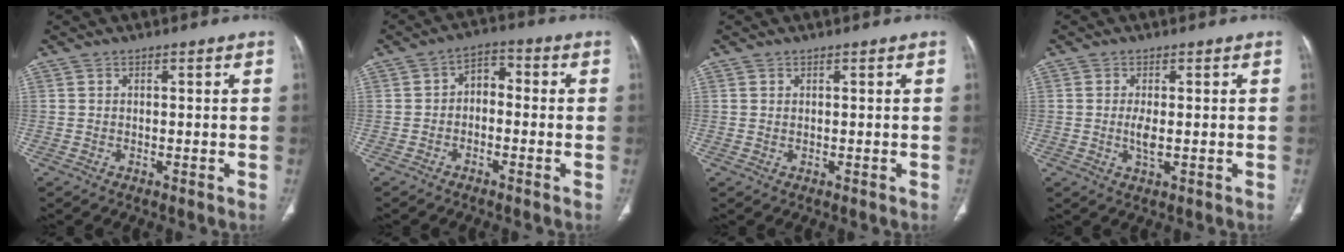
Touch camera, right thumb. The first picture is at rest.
{"total": 4.6, "force": [-0.8, 3.2, 3.2], "torque": [-0.036, 0.028, -0.027]}
{"total": 0.0}
{"total": 2.8, "force": [-0.1, 1.0, 2.6], "torque": [-0.059, -0.007, -0.001]}